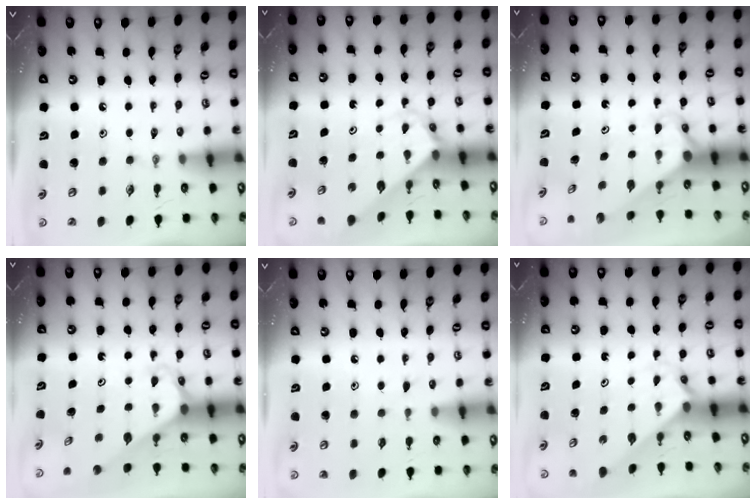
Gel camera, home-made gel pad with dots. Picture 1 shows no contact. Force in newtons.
{"total": 2.7, "press": 2.7, "slide": 0.1}
{"total": 2.8, "press": 2.8, "slide": 0.2}
{"total": 2.8, "press": 2.8, "slide": 0.2}
{"total": 6.5, "press": 6.5, "slide": 0.4}
{"total": 1.9, "press": 1.9, "slide": 0.2}